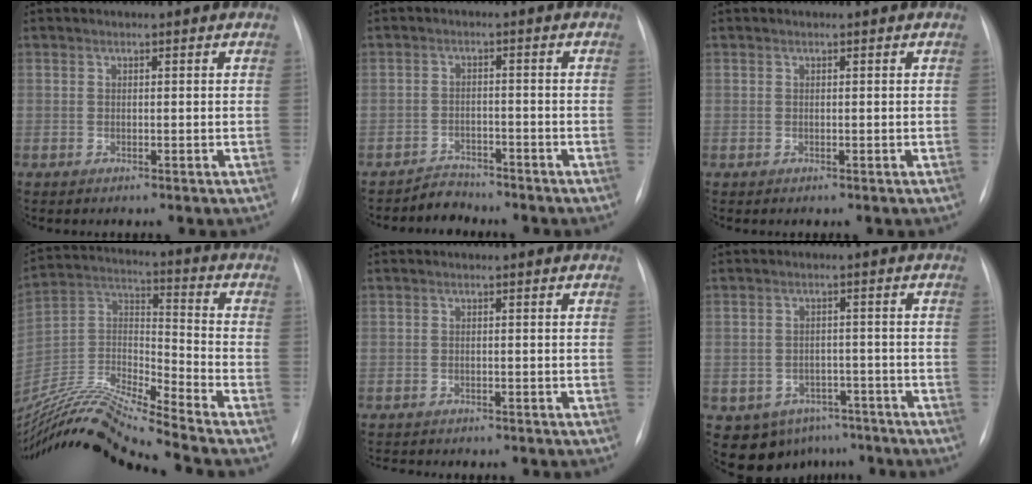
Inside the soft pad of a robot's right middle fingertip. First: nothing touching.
{"total": 3.0, "force": [-2.8, 0.7, -0.9], "torque": [0.015, -0.007, -0.047]}
{"total": 0.0}
{"total": 19.0, "force": [-17.2, -1.8, 7.9], "torque": [-0.168, 0.004, -0.318]}
{"total": 5.0, "force": [-4.4, 1.5, 1.8], "torque": [-0.025, -0.002, -0.054]}
{"total": 8.8, "force": [-5.8, 6.3, 1.9], "torque": [-0.023, 0.015, -0.070]}